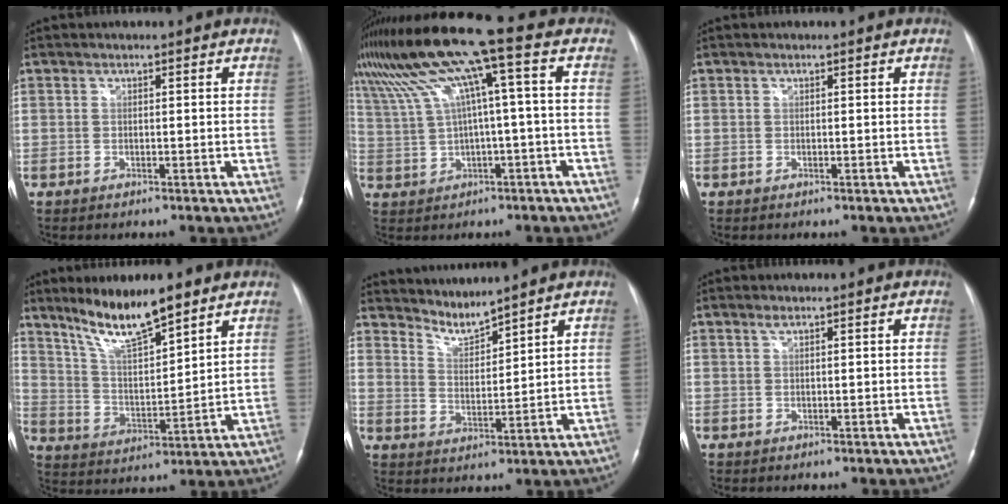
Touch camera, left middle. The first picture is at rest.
{"total": 12.5, "force": [4.8, -0.4, 11.6], "torque": [-0.220, 0.048, 0.096]}
{"total": 0.0}
{"total": 11.2, "force": [8.5, 1.3, 7.1], "torque": [-0.135, -0.005, 0.158]}
{"total": 4.3, "force": [4.2, -0.4, 0.2], "torque": [-0.008, -0.007, 0.088]}
{"total": 0.6, "force": [0.4, 0.1, 0.4], "torque": [-0.011, 0.004, 0.008]}